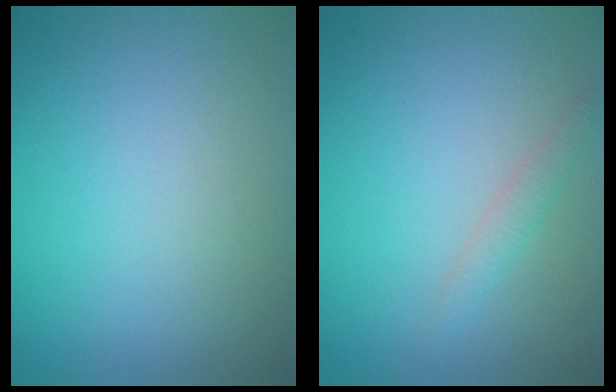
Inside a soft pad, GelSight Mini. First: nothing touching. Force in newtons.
{"total": 1.3, "press": 1.3, "slide": 0.1}